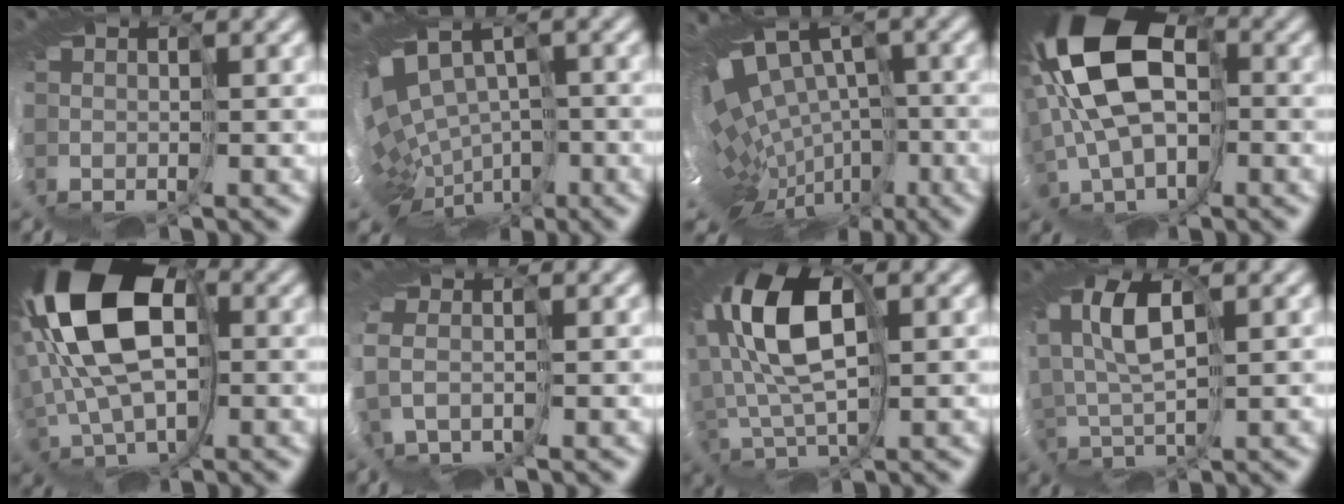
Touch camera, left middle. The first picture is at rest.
{"total": 9.1, "force": [-1.3, 6.2, 6.5], "torque": [-0.118, 0.004, 0.018]}
{"total": 11.8, "force": [-1.0, 7.0, 9.5], "torque": [-0.147, 0.024, 0.017]}
{"total": 13.4, "force": [3.2, 8.3, 10.0], "torque": [-0.185, 0.017, 0.033]}
{"total": 13.3, "force": [4.4, 7.6, 10.0], "torque": [-0.202, 0.014, 0.059]}
{"total": 0.8, "force": [0.7, 0.2, 0.3], "torque": [-0.043, -0.001, 0.019]}
{"total": 9.5, "force": [4.1, 4.4, 7.4], "torque": [-0.163, 0.013, 0.061]}
{"total": 4.4, "force": [3.6, 0.1, 2.4], "torque": [-0.060, 0.022, 0.048]}